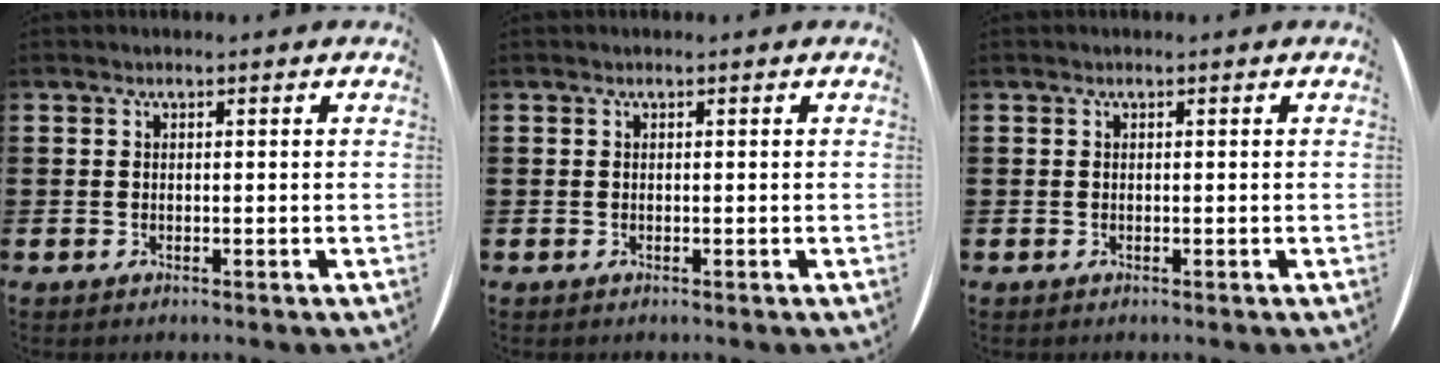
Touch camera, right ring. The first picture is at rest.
{"total": 0.0}
{"total": 0.0}